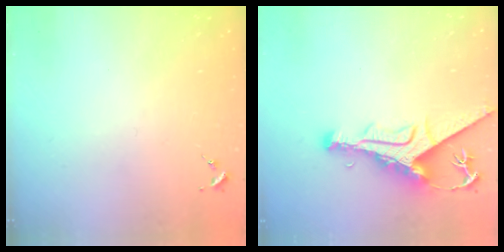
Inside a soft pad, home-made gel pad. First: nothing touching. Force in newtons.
{"total": 11.3, "press": 11.2, "slide": 1.5}